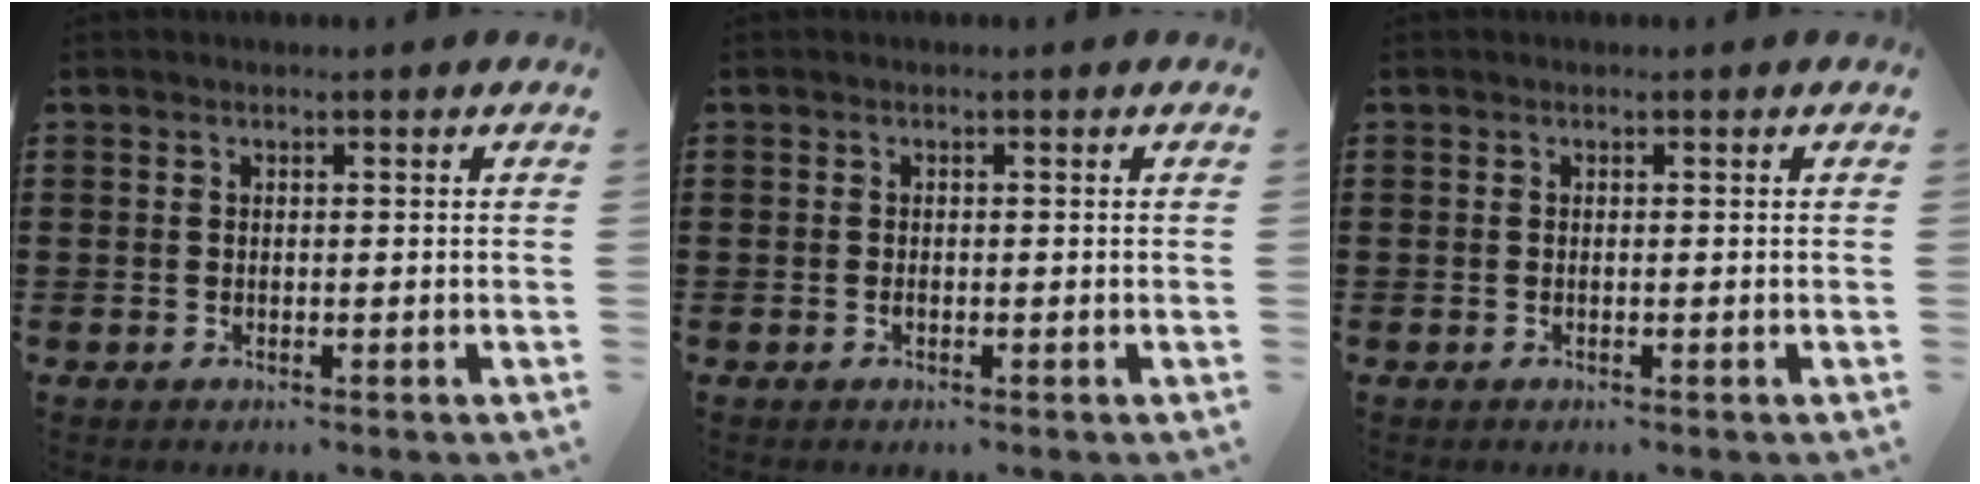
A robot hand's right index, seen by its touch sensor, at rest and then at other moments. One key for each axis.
{"total": 0.5, "fx": -0.2, "fy": 0.3, "fz": 0.4, "tx": -0.010, "ty": -0.003, "tz": -0.003}
{"total": 0.0}